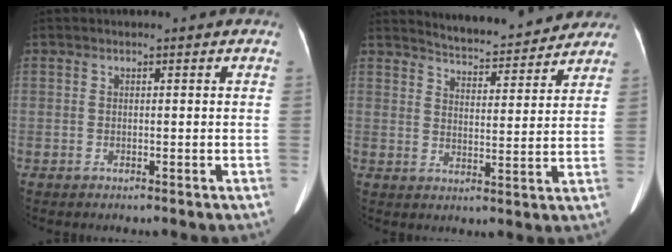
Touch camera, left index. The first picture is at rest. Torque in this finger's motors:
{"motor_torque": [0.37, -0.57, 0.02, 0.00]}